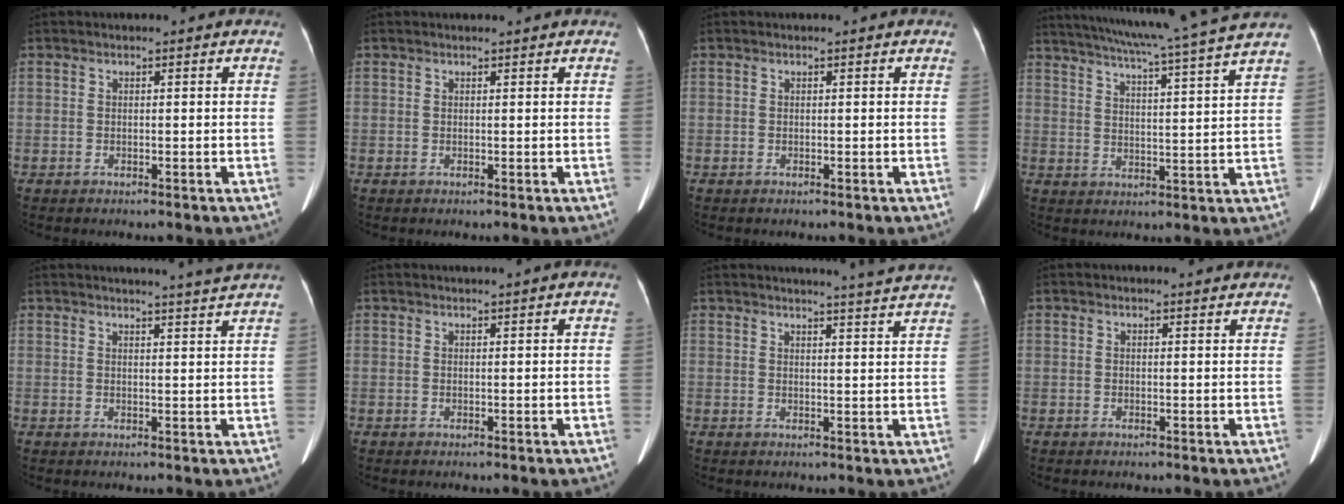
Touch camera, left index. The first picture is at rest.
{"total": 1.7, "force": [1.6, 0.1, 0.5], "torque": [-0.008, 0.011, 0.021]}
{"total": 0.0}
{"total": 18.8, "force": [16.2, -2.1, 9.3], "torque": [-0.165, -0.015, 0.219]}
{"total": 4.9, "force": [4.4, -1.6, 1.2], "torque": [-0.019, -0.010, 0.050]}
{"total": 1.1, "force": [0.9, -0.3, 0.5], "torque": [-0.009, 0.006, 0.022]}
{"total": 6.7, "force": [6.3, -1.5, 1.7], "torque": [-0.030, -0.012, 0.067]}
{"total": 1.4, "force": [1.4, 0.1, 0.1], "torque": [-0.010, -0.004, 0.015]}